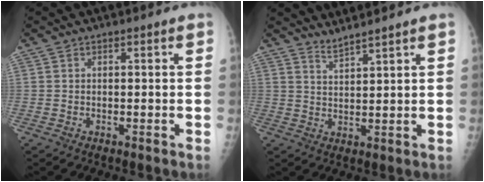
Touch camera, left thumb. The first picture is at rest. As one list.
[{"total": 3.3, "force": [3.1, -0.7, 0.8], "torque": [-0.019, -0.027, 0.066]}]